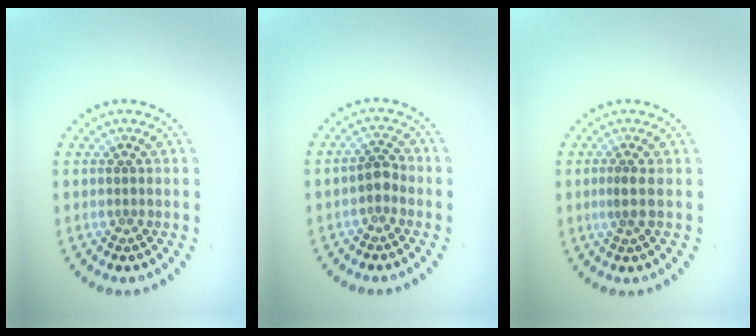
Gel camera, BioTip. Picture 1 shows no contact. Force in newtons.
{"total": 1.5, "press": 1.4, "slide": 0.7}
{"total": 1.3, "press": 0.9, "slide": 1.0}